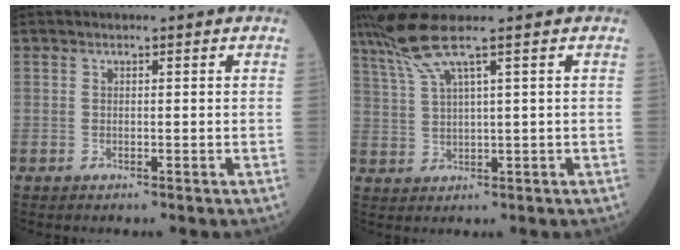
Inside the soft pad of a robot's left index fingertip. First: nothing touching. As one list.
[{"total": 5.4, "force": [4.0, -1.2, 3.5], "torque": [-0.089, 0.004, 0.089]}]